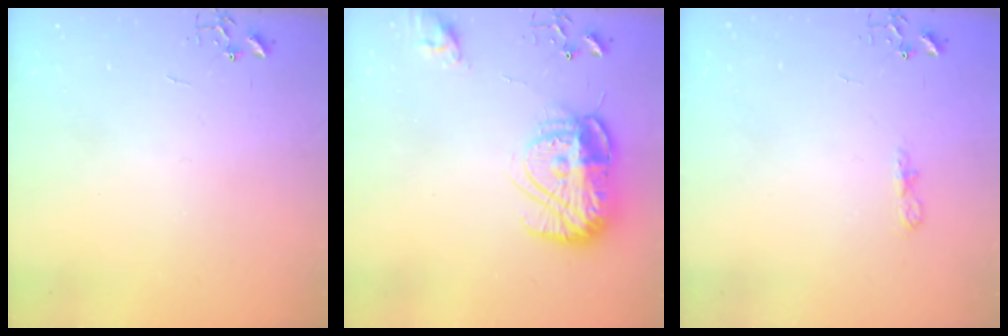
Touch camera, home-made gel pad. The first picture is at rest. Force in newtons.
{"total": 17.7, "press": 17.6, "slide": 1.6}
{"total": 5.1, "press": 5.1, "slide": 0.6}